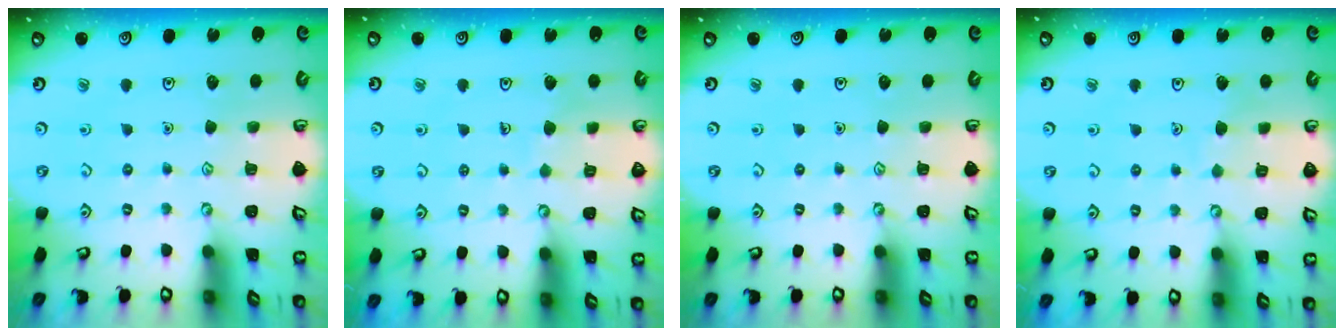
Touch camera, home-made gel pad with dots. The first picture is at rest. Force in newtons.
{"total": 3.6, "press": 3.6, "slide": 0.2}
{"total": 0.0}
{"total": 2.6, "press": 2.6, "slide": 0.1}